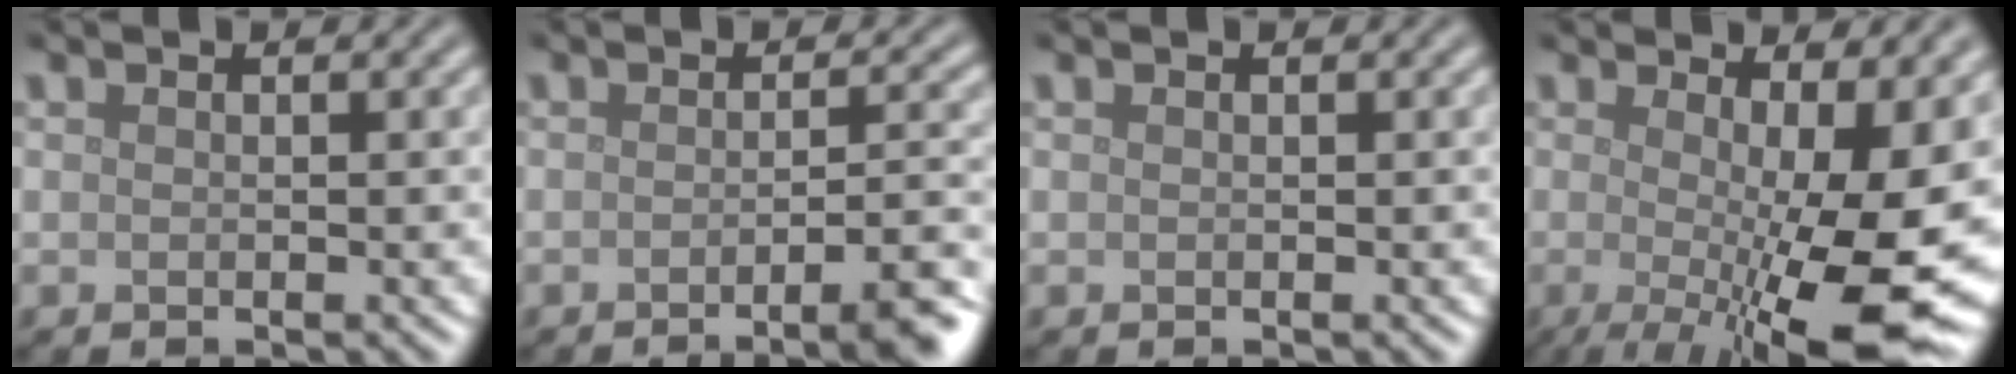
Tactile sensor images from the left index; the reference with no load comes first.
{"total": 4.9, "force": [-2.5, 0.9, 4.1], "torque": [-0.046, 0.001, -0.043]}
{"total": 0.0}
{"total": 15.5, "force": [-1.8, 4.6, 14.7], "torque": [-0.177, -0.007, -0.016]}